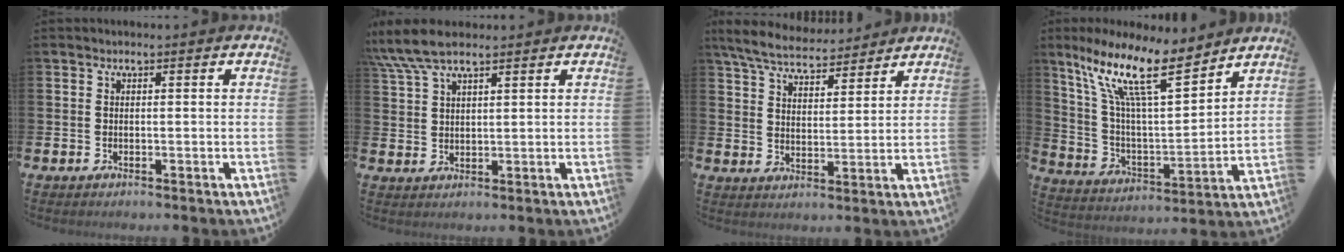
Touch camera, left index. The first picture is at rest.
{"total": 6.8, "force": [5.6, 1.6, 3.5], "torque": [-0.088, -0.009, 0.105]}
{"total": 6.8, "force": [6.4, 1.5, 1.7], "torque": [-0.063, -0.028, 0.116]}
{"total": 14.5, "force": [10.0, 4.1, 9.7], "torque": [-0.215, -0.044, 0.173]}